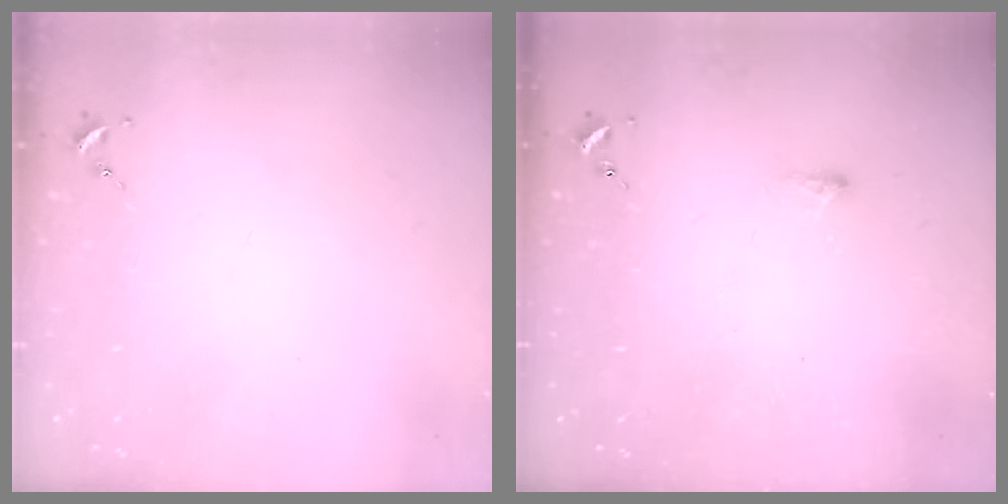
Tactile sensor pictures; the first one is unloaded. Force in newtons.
{"total": 2.4, "press": 2.4, "slide": 0.5}